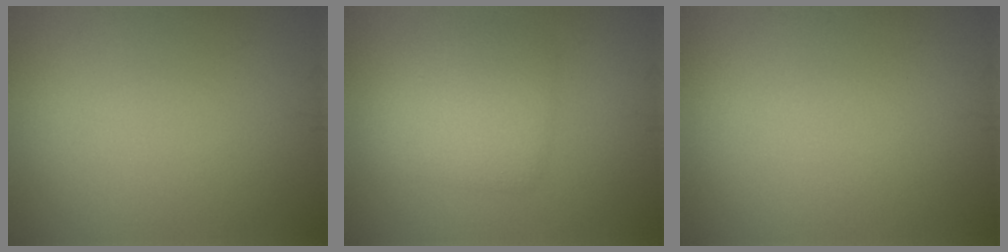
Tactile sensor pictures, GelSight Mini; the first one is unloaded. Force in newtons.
{"total": 3.6, "press": 3.6, "slide": 0.2}
{"total": 0.0}